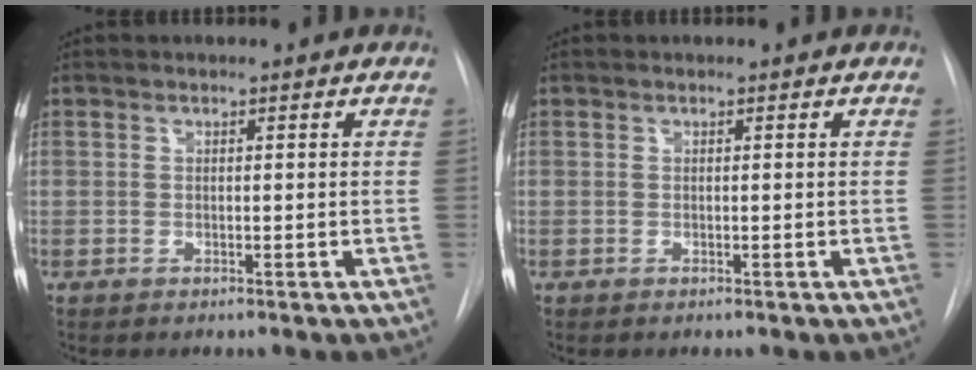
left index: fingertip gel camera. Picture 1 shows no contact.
{"total": 0.0}